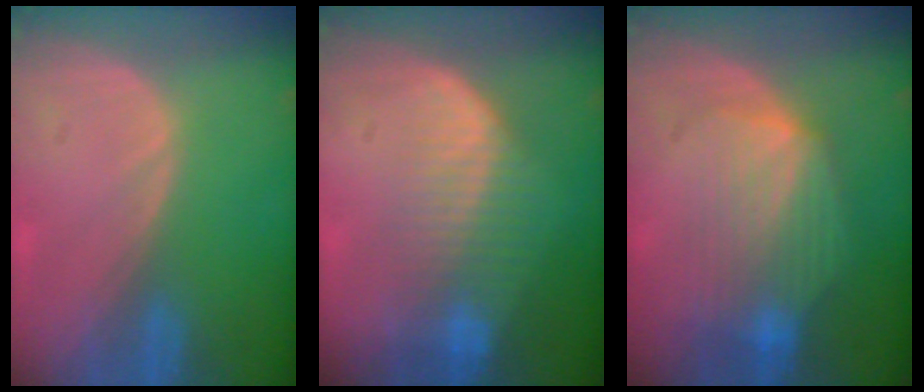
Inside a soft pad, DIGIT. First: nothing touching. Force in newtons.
{"total": 7.8, "press": 6.9, "slide": 3.7}
{"total": 8.4, "press": 7.9, "slide": 2.8}